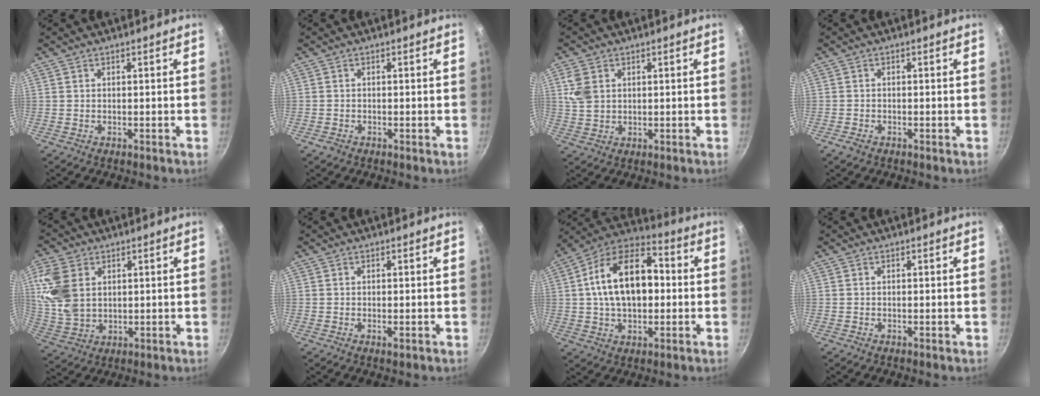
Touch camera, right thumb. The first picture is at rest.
{"total": 1.0, "force": [-0.6, 0.6, 0.5], "torque": [-0.007, -0.001, -0.012]}
{"total": 5.1, "force": [1.5, 3.8, 3.1], "torque": [-0.060, -0.001, 0.034]}
{"total": 1.5, "force": [-1.0, 0.8, 0.9], "torque": [-0.020, -0.001, -0.019]}
{"total": 11.9, "force": [3.0, 8.4, 7.9], "torque": [-0.168, -0.004, 0.066]}
{"total": 0.7, "force": [-0.2, 0.2, 0.7], "torque": [-0.011, -0.002, -0.004]}
{"total": 18.7, "force": [1.5, 11.2, 14.9], "torque": [-0.235, 0.030, 0.019]}
{"total": 0.0}